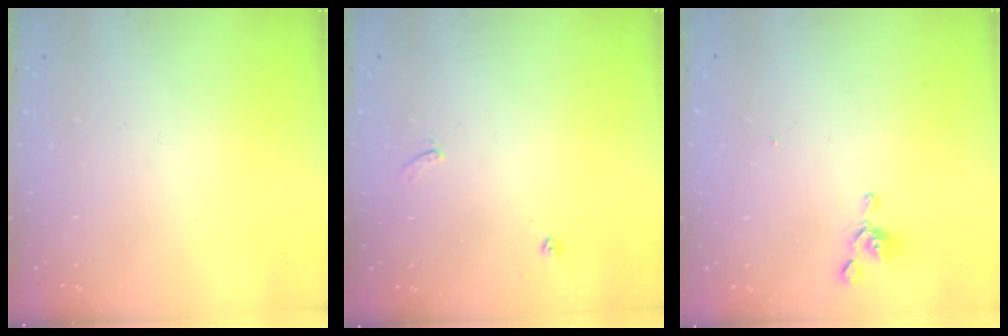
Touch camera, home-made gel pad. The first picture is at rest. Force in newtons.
{"total": 3.3, "press": 3.2, "slide": 0.4}
{"total": 0.6, "press": 0.3, "slide": 0.6}